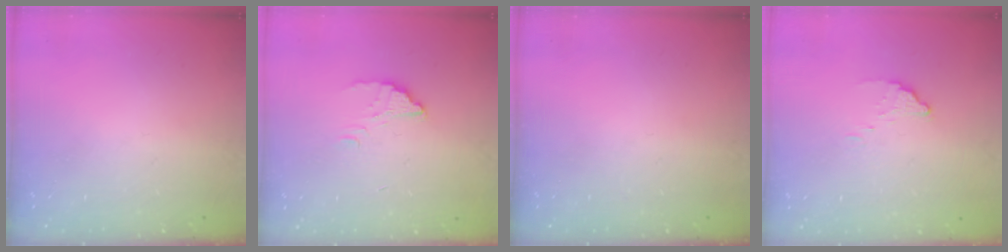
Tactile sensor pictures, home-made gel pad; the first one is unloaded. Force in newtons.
{"total": 2.6, "press": 2.6, "slide": 0.2}
{"total": 0.0}
{"total": 3.9, "press": 3.9, "slide": 0.1}